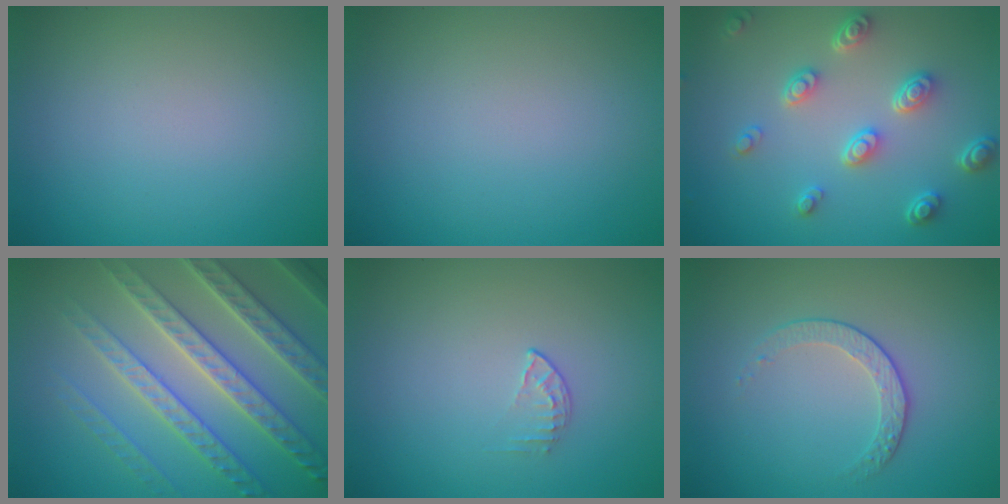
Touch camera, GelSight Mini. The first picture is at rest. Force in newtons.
{"total": 0.0}
{"total": 4.4, "press": 3.3, "slide": 2.8}
{"total": 7.1, "press": 6.9, "slide": 1.7}
{"total": 0.8, "press": 0.6, "slide": 0.6}
{"total": 1.8, "press": 1.3, "slide": 1.3}